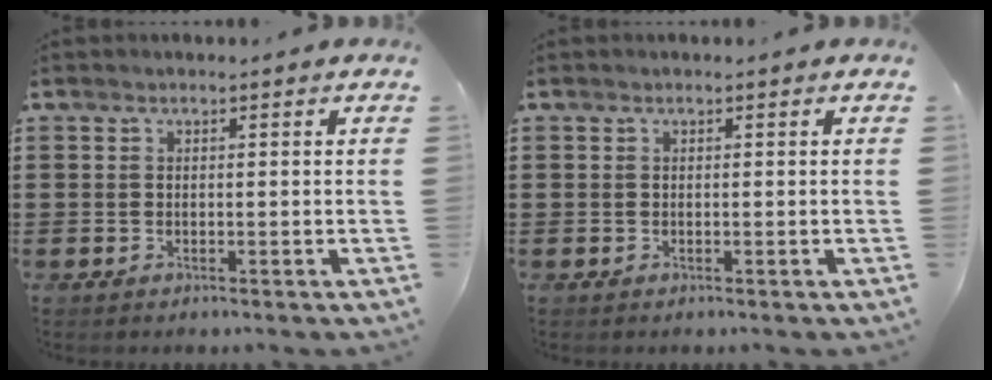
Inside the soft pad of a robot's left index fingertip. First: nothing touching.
{"total": 0.0}